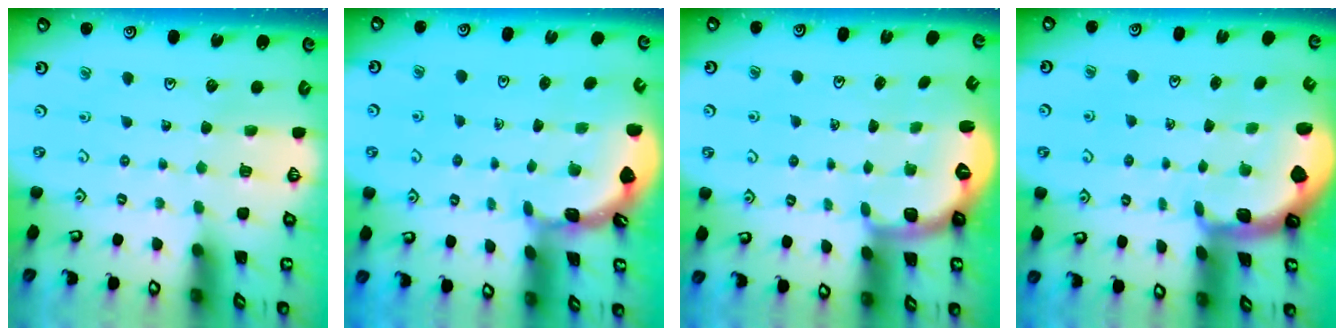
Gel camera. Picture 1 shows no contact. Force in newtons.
{"total": 1.6, "press": 1.6, "slide": 0.1}
{"total": 2.6, "press": 1.6, "slide": 2.1}
{"total": 1.7, "press": 1.6, "slide": 0.4}